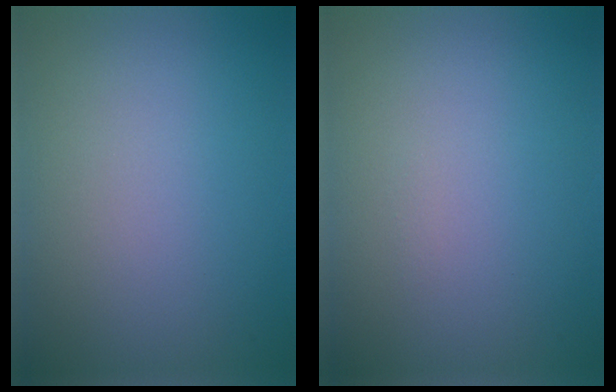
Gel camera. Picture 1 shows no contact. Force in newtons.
{"total": 0.0}